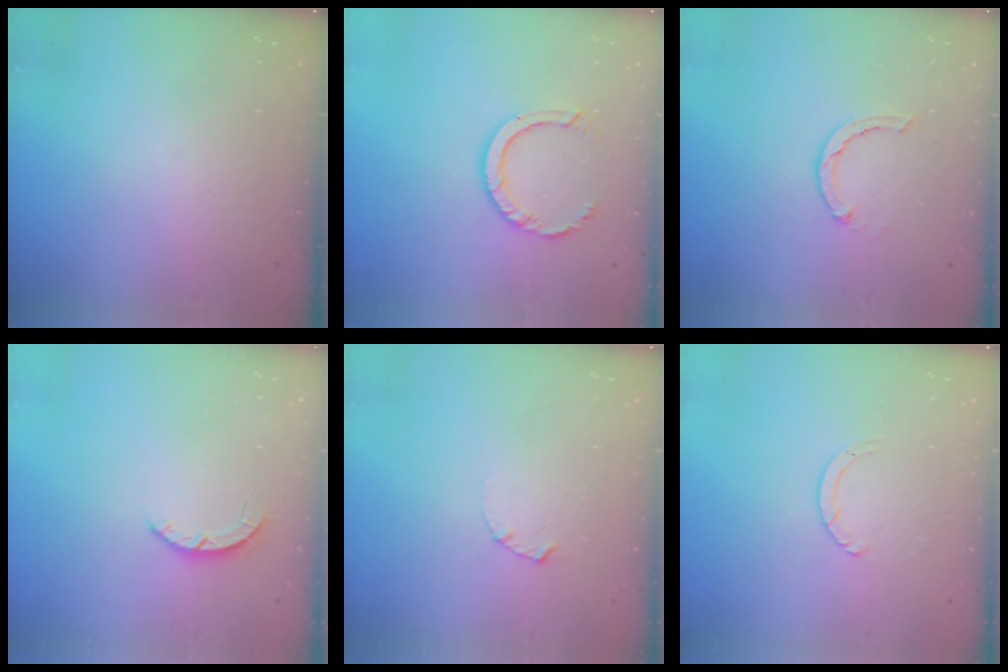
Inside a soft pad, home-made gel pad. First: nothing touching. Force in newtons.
{"total": 8.3, "press": 8.2, "slide": 0.6}
{"total": 2.4, "press": 2.4, "slide": 0.4}
{"total": 2.8, "press": 2.8, "slide": 0.4}
{"total": 1.7, "press": 1.6, "slide": 0.3}
{"total": 1.1, "press": 1.1, "slide": 0.1}